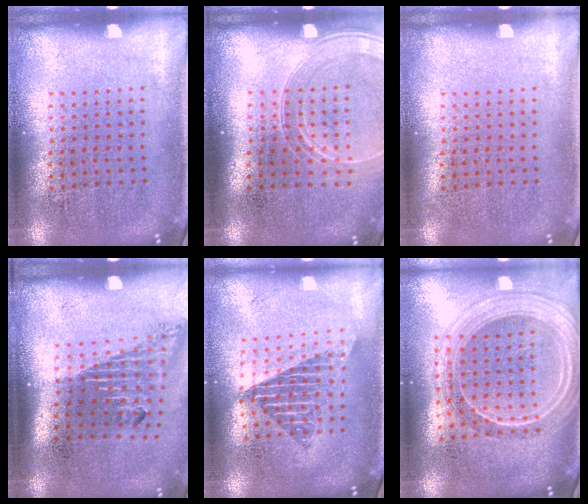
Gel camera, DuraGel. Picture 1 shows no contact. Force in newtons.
{"total": 1.4, "press": 1.3, "slide": 0.5}
{"total": 0.0}
{"total": 1.7, "press": 1.1, "slide": 1.3}
{"total": 1.6, "press": 1.3, "slide": 0.9}
{"total": 2.3, "press": 2.0, "slide": 1.1}